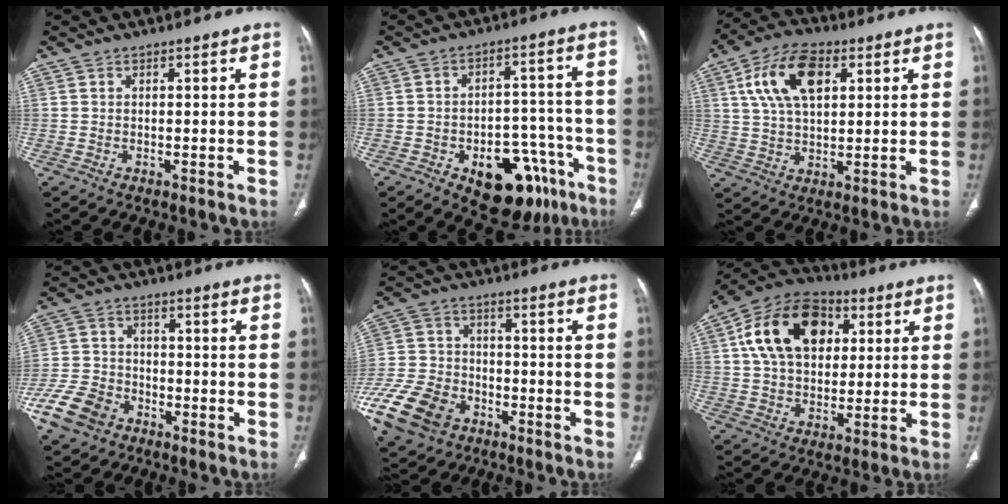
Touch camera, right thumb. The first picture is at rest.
{"total": 17.4, "force": [-9.1, 9.6, 11.2], "torque": [-0.096, 0.066, -0.116]}
{"total": 13.0, "force": [4.4, 7.2, 9.9], "torque": [-0.179, 0.002, 0.080]}
{"total": 10.4, "force": [-5.7, 7.4, 4.7], "torque": [-0.089, 0.023, -0.108]}
{"total": 17.6, "force": [-8.8, 12.3, 9.1], "torque": [-0.203, 0.026, -0.158]}
{"total": 18.4, "force": [5.0, 12.7, 12.3], "torque": [-0.195, 0.009, 0.080]}